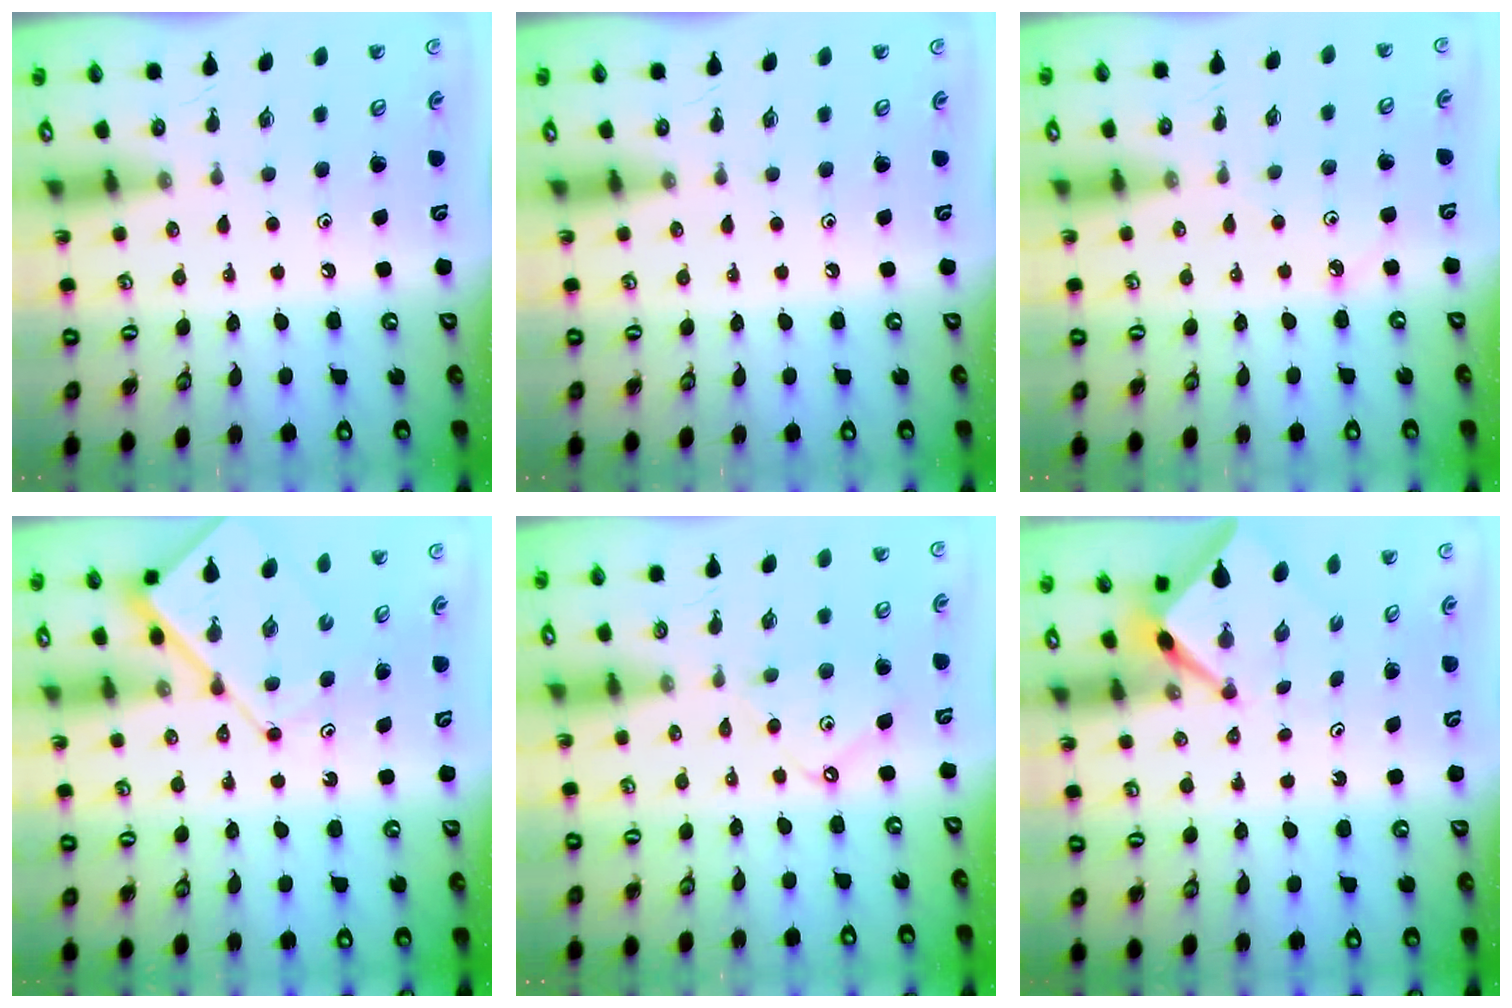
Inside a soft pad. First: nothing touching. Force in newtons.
{"total": 0.0}
{"total": 2.3, "press": 2.3, "slide": 0.2}
{"total": 8.6, "press": 8.6, "slide": 1.0}
{"total": 7.4, "press": 7.4, "slide": 0.8}
{"total": 2.8, "press": 2.8, "slide": 0.3}